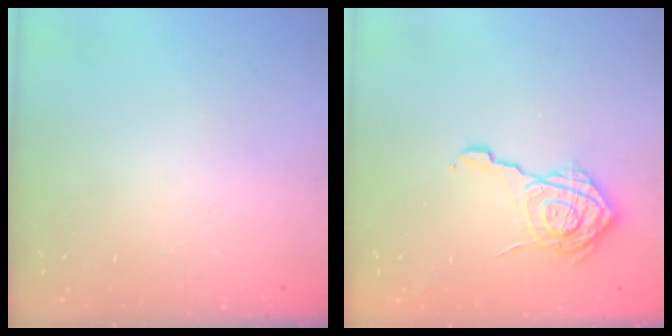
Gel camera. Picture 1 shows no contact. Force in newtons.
{"total": 18.1, "press": 18.1, "slide": 0.8}